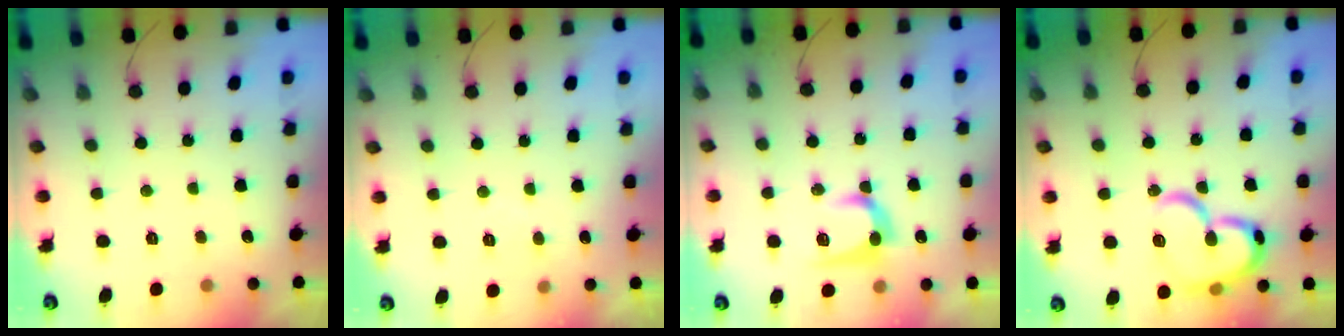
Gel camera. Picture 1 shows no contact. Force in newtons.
{"total": 2.9, "press": 2.9, "slide": 0.2}
{"total": 9.9, "press": 9.9, "slide": 0.6}
{"total": 19.7, "press": 19.5, "slide": 2.2}